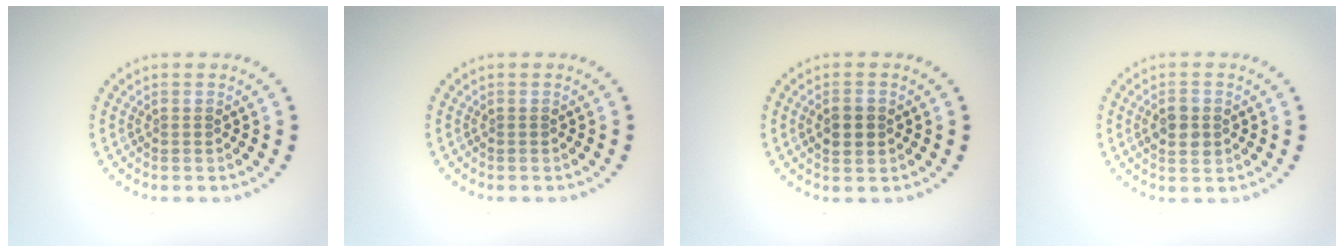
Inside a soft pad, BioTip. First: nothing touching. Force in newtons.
{"total": 0.0}
{"total": 2.5, "press": 2.5, "slide": 0.2}
{"total": 2.5, "press": 2.5, "slide": 0.2}